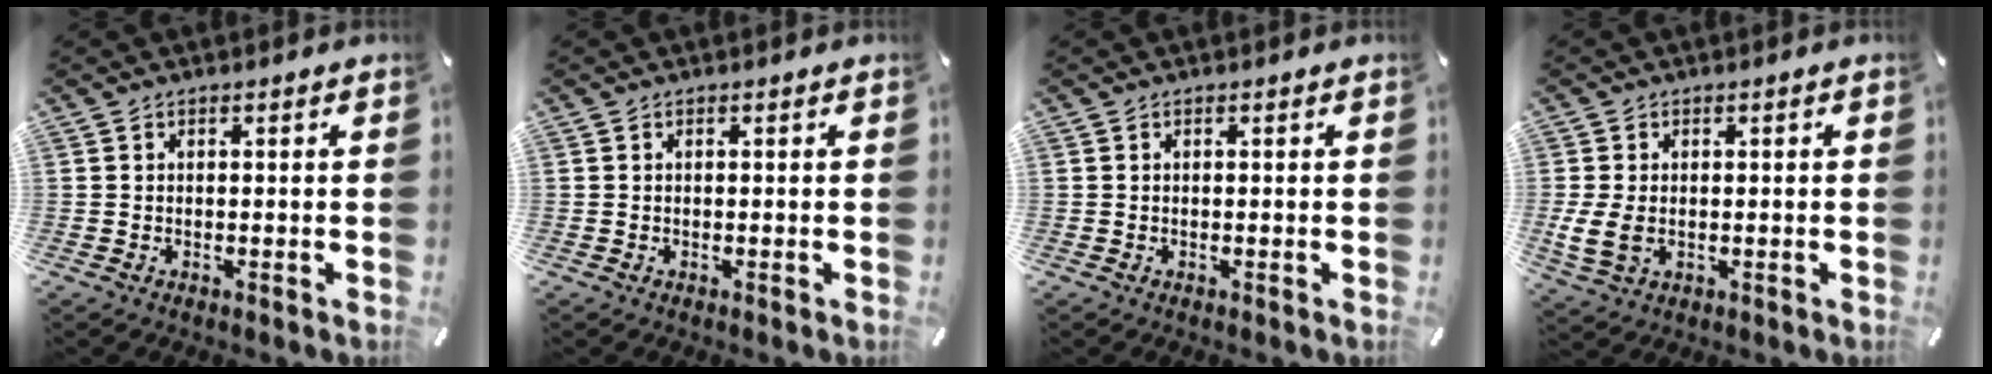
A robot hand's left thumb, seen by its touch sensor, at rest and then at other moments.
{"total": 0.0}
{"total": 0.0}
{"total": 5.7, "force": [-0.6, 4.0, 4.1], "torque": [-0.089, -0.004, -0.014]}